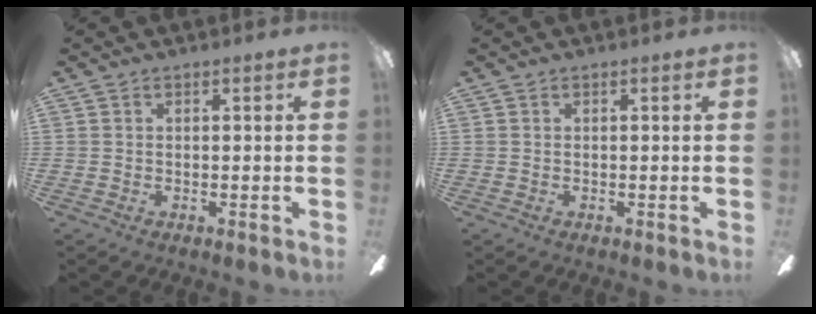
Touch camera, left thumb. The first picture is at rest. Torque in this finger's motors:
{"motor_torque": [0.00, 0.00, 0.00, 0.00, 0.00]}